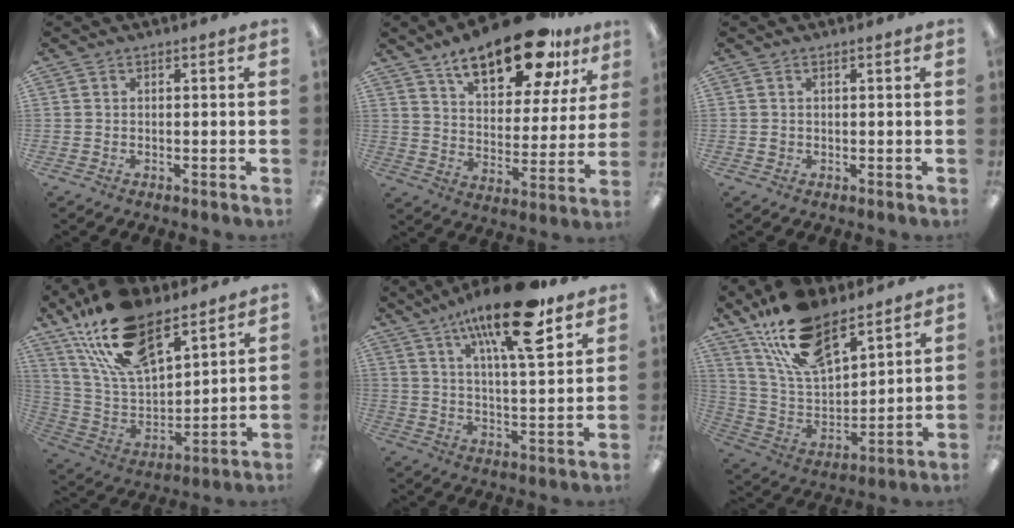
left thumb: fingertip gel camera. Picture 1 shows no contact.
{"total": 18.9, "force": [12.8, 8.0, 11.4], "torque": [-0.172, -0.063, 0.213]}
{"total": 0.8, "force": [0.2, 0.6, 0.3], "torque": [-0.009, 0.005, 0.003]}
{"total": 21.7, "force": [15.0, 9.7, 12.3], "torque": [-0.241, -0.067, 0.273]}
{"total": 18.9, "force": [11.8, 5.4, 13.8], "torque": [-0.222, -0.053, 0.186]}
{"total": 19.4, "force": [13.6, 8.7, 10.7], "torque": [-0.211, -0.059, 0.246]}